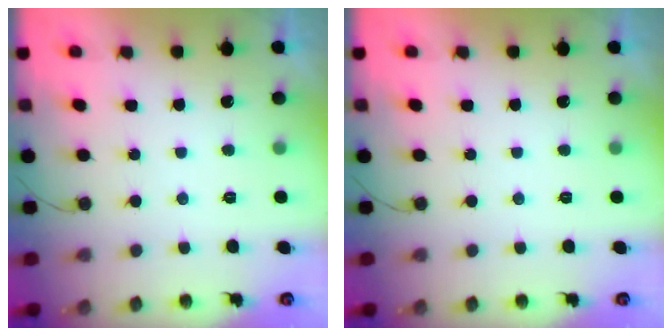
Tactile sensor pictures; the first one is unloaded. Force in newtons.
{"total": 0.0}